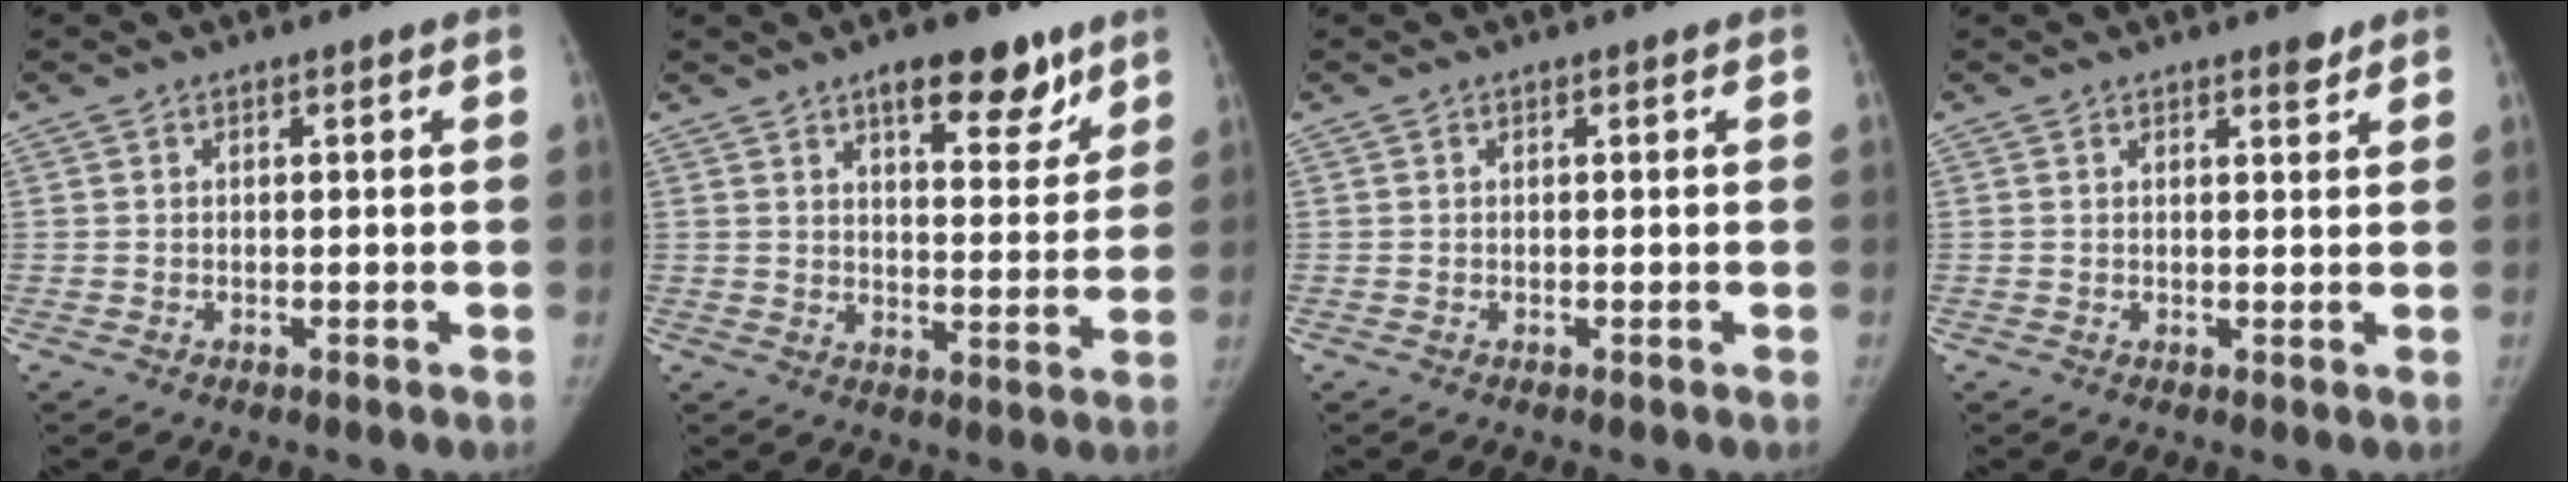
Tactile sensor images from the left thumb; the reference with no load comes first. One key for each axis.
{"total": 11.0, "fx": 7.1, "fy": 4.6, "fz": 7.1, "tx": -0.060, "ty": -0.037, "tz": 0.101}
{"total": 0.0}
{"total": 1.5, "fx": 1.2, "fy": 0.5, "fz": 0.8, "tx": -0.004, "ty": -0.009, "tz": 0.017}